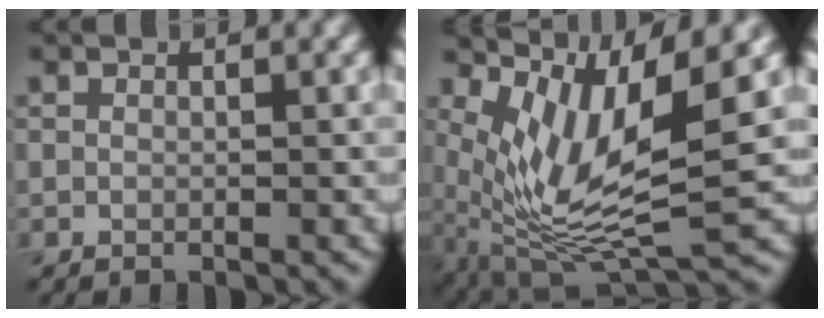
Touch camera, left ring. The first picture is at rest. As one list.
[{"total": 10.1, "force": [2.8, 3.0, 9.2], "torque": [-0.182, -0.009, 0.059]}]